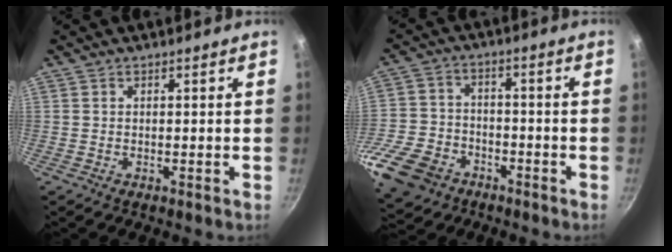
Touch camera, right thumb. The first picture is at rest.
{"total": 16.2, "force": [-7.9, 11.7, 7.8], "torque": [-0.167, 0.032, -0.145]}